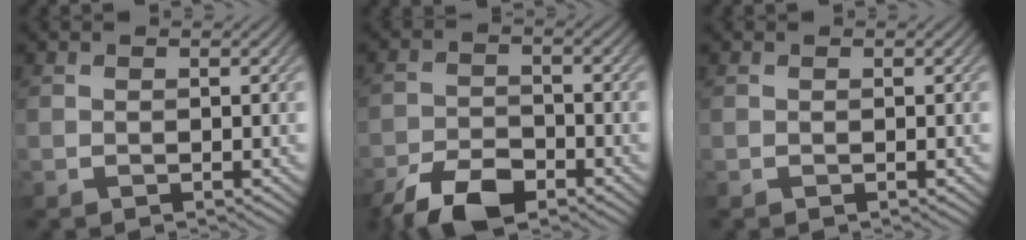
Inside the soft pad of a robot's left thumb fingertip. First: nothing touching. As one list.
[{"total": 7.0, "force": [-5.1, 2.9, 3.8], "torque": [-0.069, -0.003, -0.100]}, {"total": 0.0}]